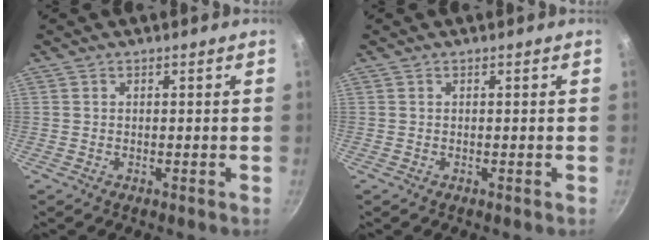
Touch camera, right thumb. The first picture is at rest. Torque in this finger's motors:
{"motor_torque": [-0.02, -0.02, 0.05, -0.04, 0.04]}